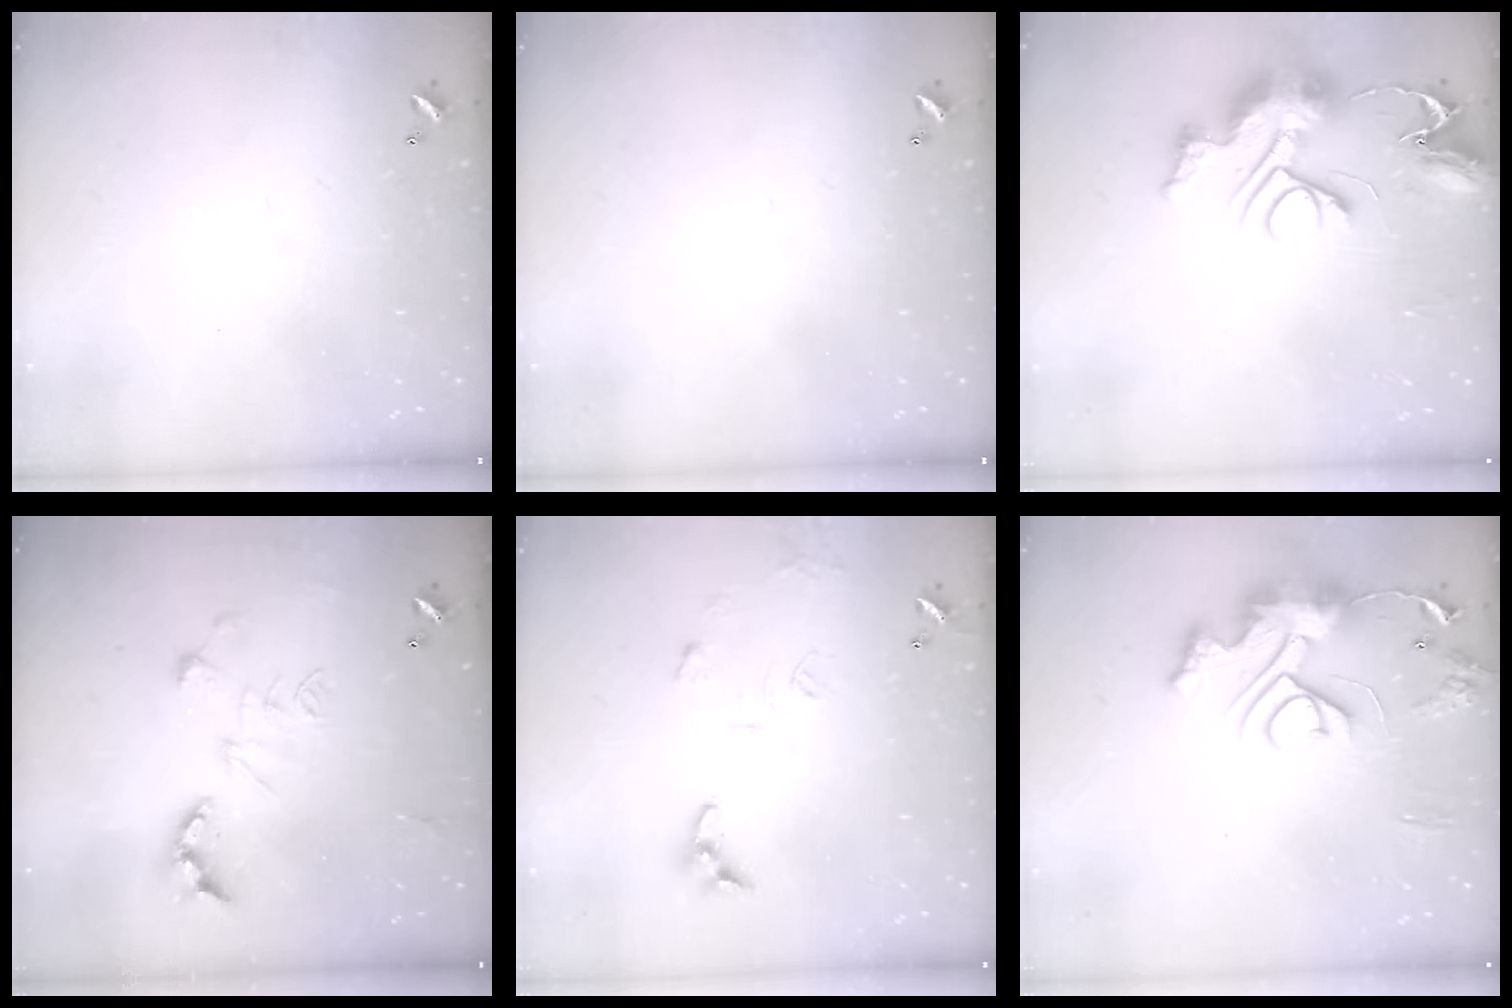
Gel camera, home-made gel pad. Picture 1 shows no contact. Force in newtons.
{"total": 0.0}
{"total": 12.5, "press": 12.4, "slide": 1.2}
{"total": 2.5, "press": 2.0, "slide": 1.5}
{"total": 9.3, "press": 9.3, "slide": 0.6}
{"total": 13.2, "press": 13.1, "slide": 1.4}